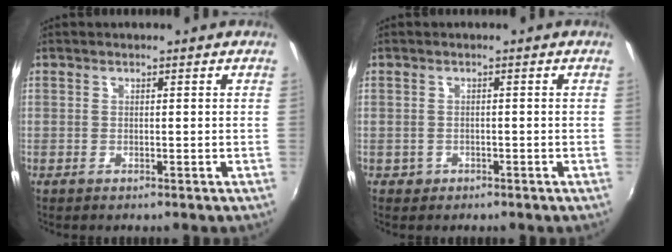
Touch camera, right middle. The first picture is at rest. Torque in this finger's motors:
{"motor_torque": [-0.09, -0.12, -0.02, -0.01]}